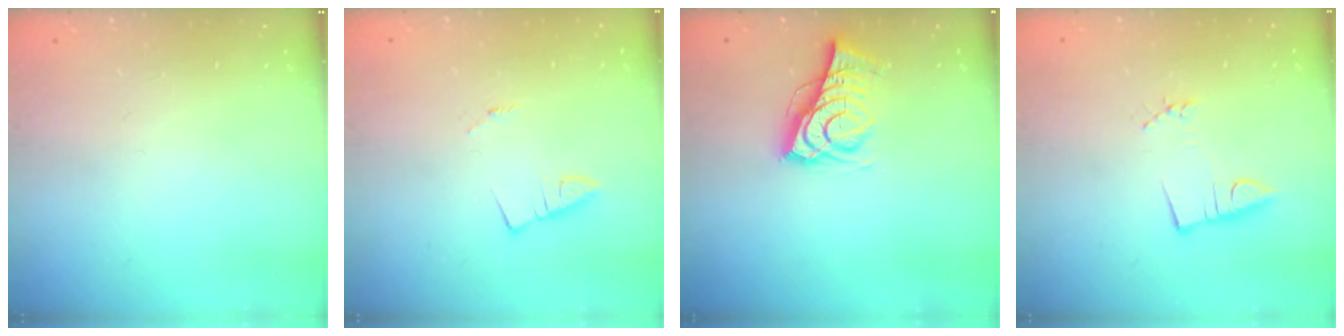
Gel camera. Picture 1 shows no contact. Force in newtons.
{"total": 1.3, "press": 1.3, "slide": 0.1}
{"total": 9.0, "press": 8.3, "slide": 3.2}
{"total": 3.0, "press": 1.6, "slide": 2.5}